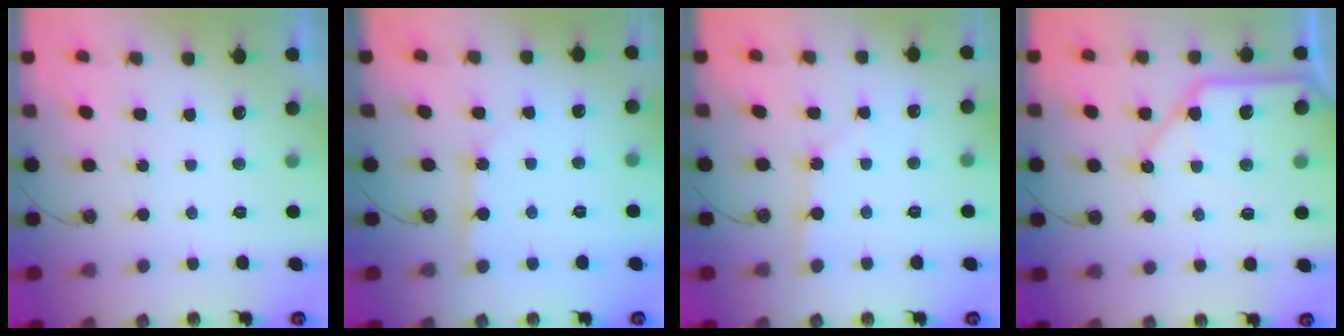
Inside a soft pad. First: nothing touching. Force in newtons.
{"total": 3.5, "press": 3.5, "slide": 0.4}
{"total": 1.9, "press": 1.9, "slide": 0.2}
{"total": 12.1, "press": 11.9, "slide": 1.6}